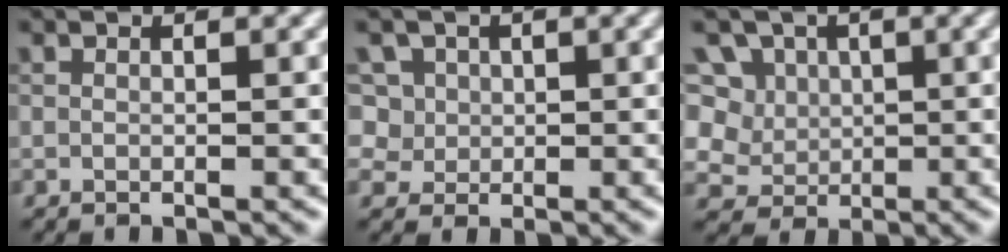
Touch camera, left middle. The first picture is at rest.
{"total": 6.8, "force": [2.9, 5.5, 2.9], "torque": [-0.057, 0.020, 0.029]}
{"total": 9.3, "force": [2.9, 8.0, 3.7], "torque": [-0.088, 0.031, 0.032]}